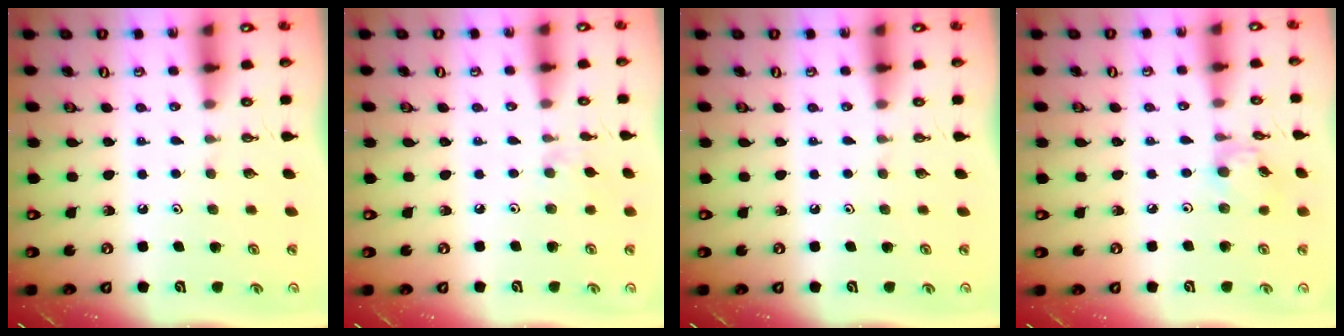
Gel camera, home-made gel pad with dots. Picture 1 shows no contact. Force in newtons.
{"total": 2.0, "press": 1.9, "slide": 0.5}
{"total": 0.0}
{"total": 6.0, "press": 6.0, "slide": 0.3}